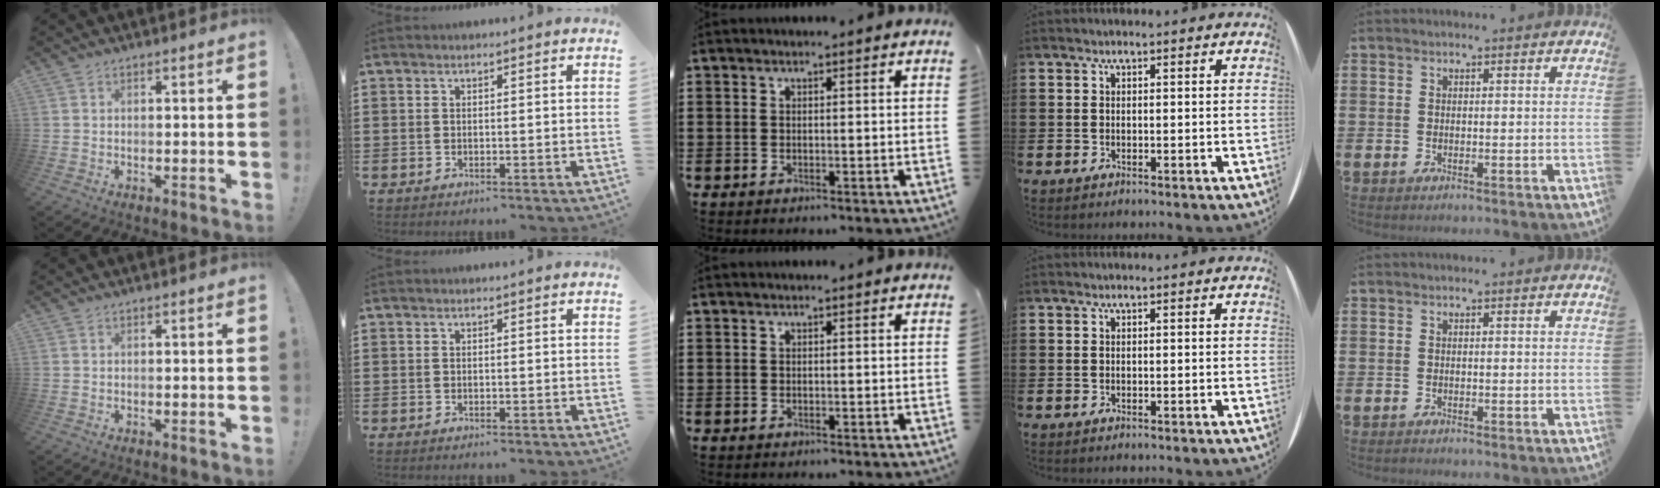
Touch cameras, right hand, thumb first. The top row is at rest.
{}